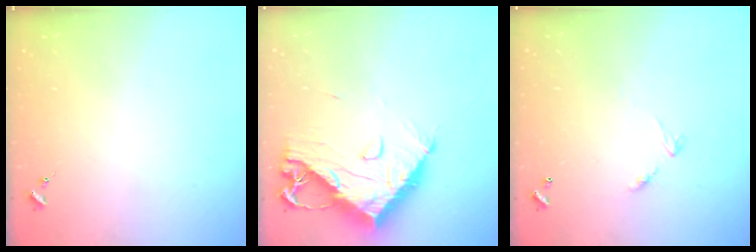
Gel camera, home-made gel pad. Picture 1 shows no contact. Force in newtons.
{"total": 15.8, "press": 15.7, "slide": 1.7}
{"total": 6.0, "press": 6.0, "slide": 0.5}